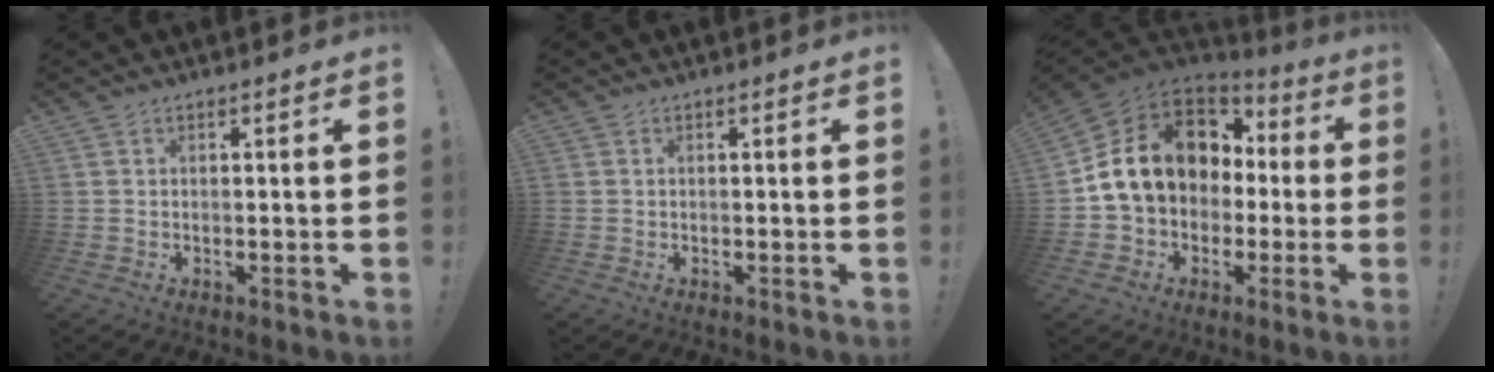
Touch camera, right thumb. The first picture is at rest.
{"total": 0.0}
{"total": 17.3, "force": [3.2, 13.2, 10.7], "torque": [-0.167, 0.005, 0.080]}